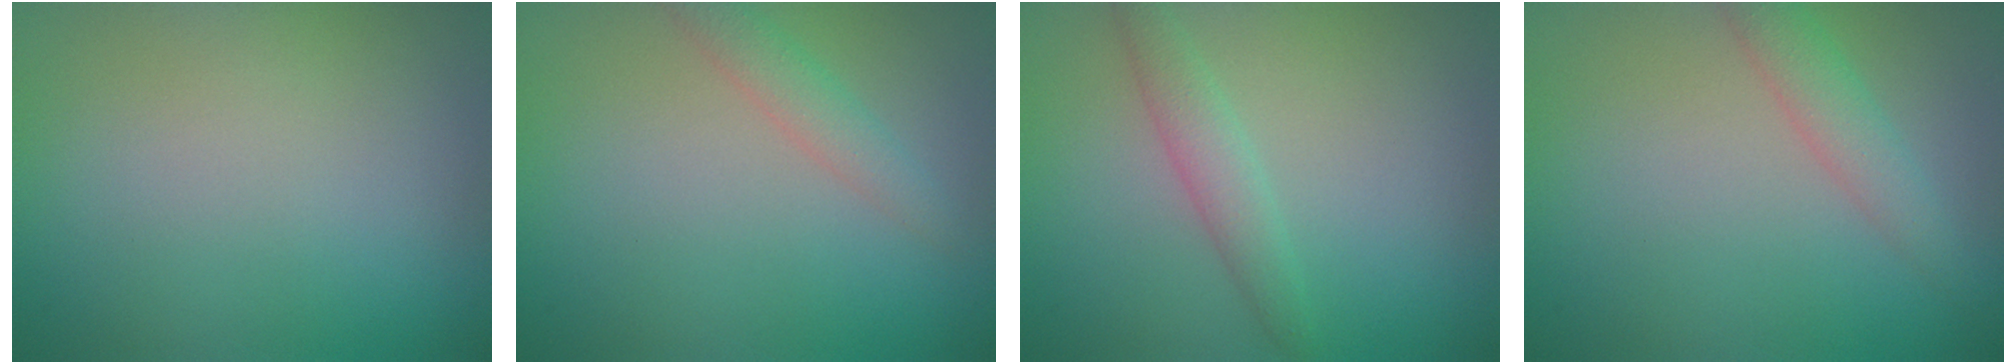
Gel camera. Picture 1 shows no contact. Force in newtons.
{"total": 1.9, "press": 1.9, "slide": 0.0}
{"total": 2.0, "press": 2.0, "slide": 0.1}
{"total": 2.3, "press": 2.3, "slide": 0.0}